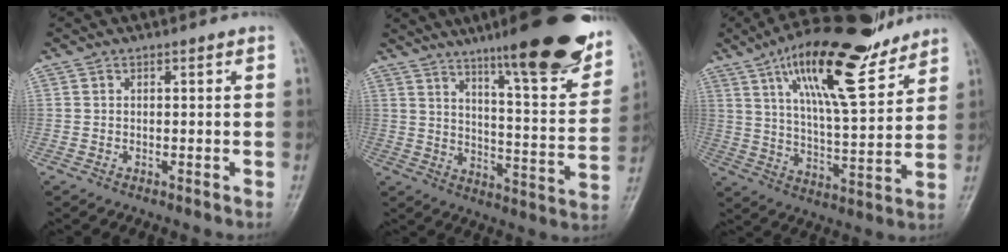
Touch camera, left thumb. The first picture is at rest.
{"total": 23.7, "force": [15.8, 4.4, 17.1], "torque": [-0.213, -0.065, 0.229]}
{"total": 19.1, "force": [12.7, 5.4, 13.2], "torque": [-0.191, -0.058, 0.214]}